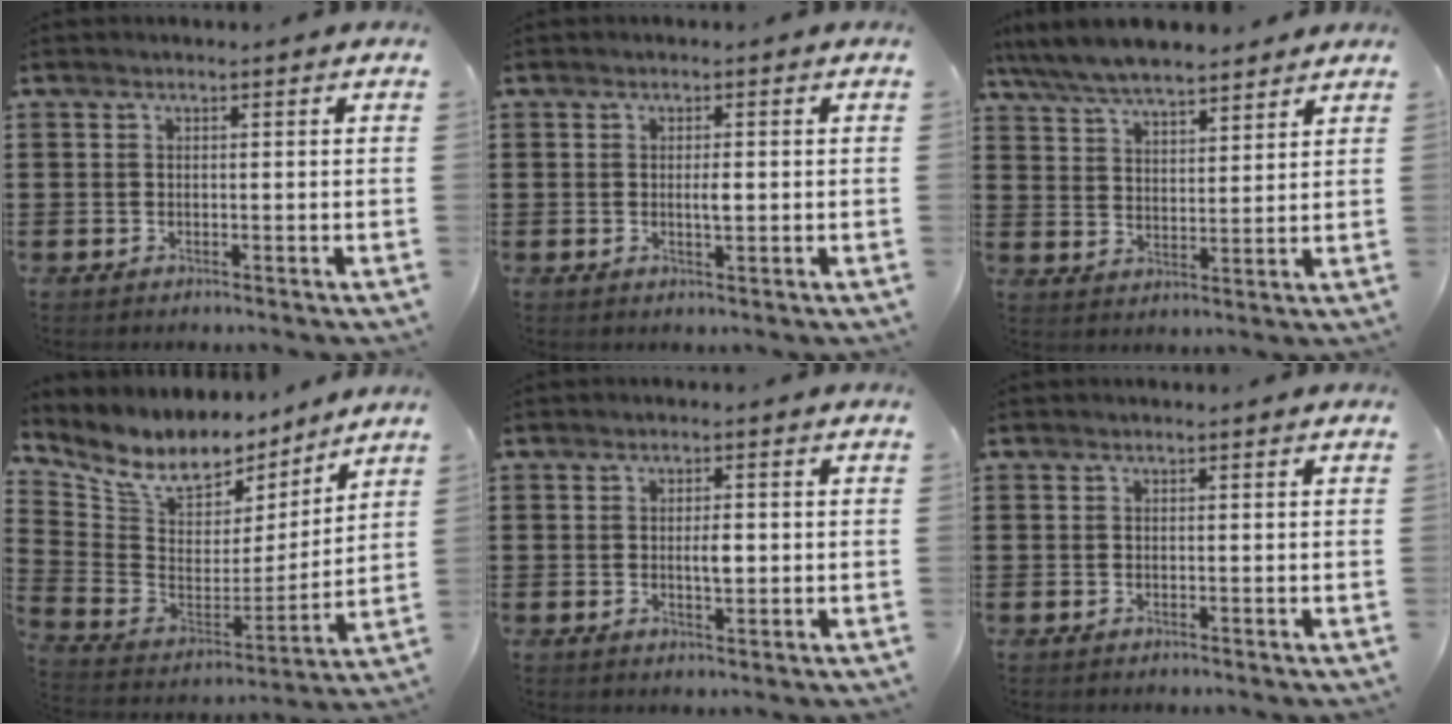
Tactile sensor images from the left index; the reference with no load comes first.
{"total": 1.9, "force": [0.0, 0.5, 1.8], "torque": [-0.034, 0.000, -0.001]}
{"total": 7.0, "force": [6.5, 1.4, 2.2], "torque": [-0.067, -0.018, 0.119]}
{"total": 9.1, "force": [7.0, 4.5, 3.6], "torque": [-0.105, -0.041, 0.125]}
{"total": 2.7, "force": [0.0, 0.9, 2.5], "torque": [-0.039, -0.003, -0.003]}
{"total": 0.0}